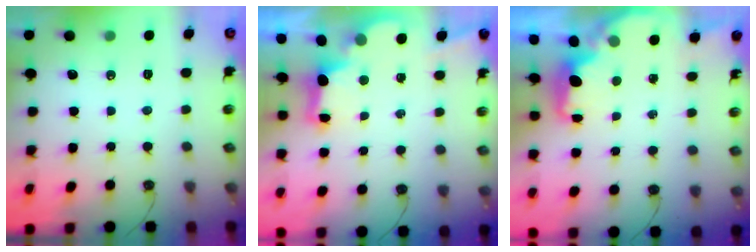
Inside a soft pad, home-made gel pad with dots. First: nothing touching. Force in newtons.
{"total": 2.7, "press": 2.6, "slide": 0.7}
{"total": 2.1, "press": 2.0, "slide": 0.8}